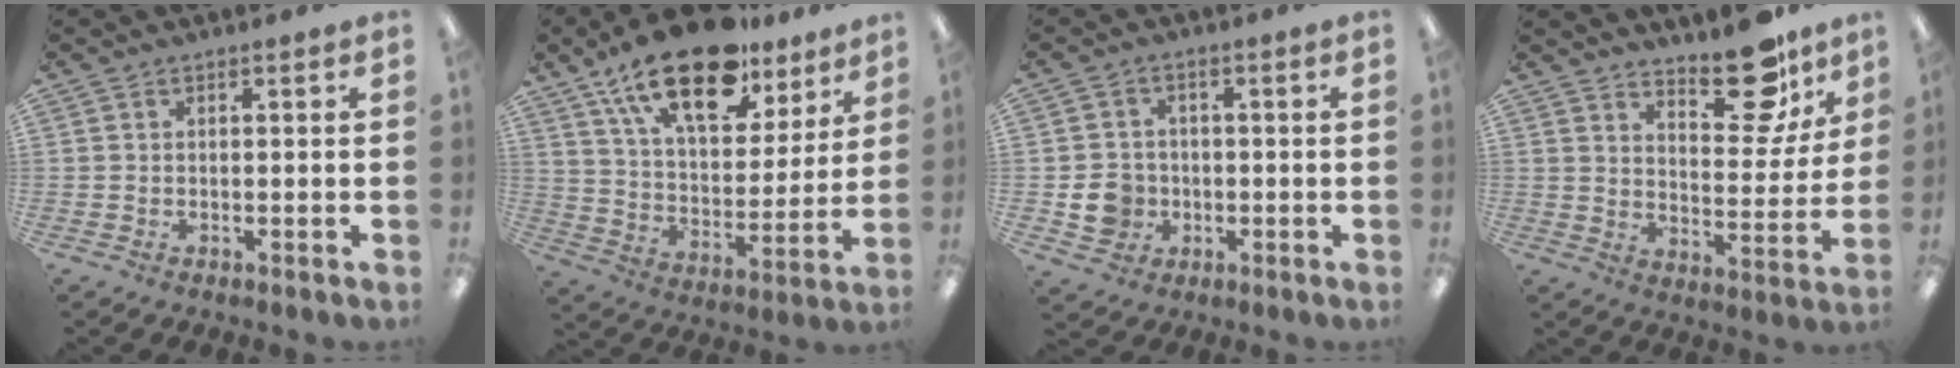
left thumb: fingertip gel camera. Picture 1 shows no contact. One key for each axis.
{"total": 21.9, "fx": 15.1, "fy": 9.6, "fz": 12.7, "tx": -0.219, "ty": -0.079, "tz": 0.264}
{"total": 7.1, "fx": -1.5, "fy": 6.4, "fz": 2.7, "tx": -0.055, "ty": 0.011, "tz": -0.026}
{"total": 14.2, "fx": 10.9, "fy": 5.6, "fz": 7.2, "tx": -0.077, "ty": -0.078, "tz": 0.184}